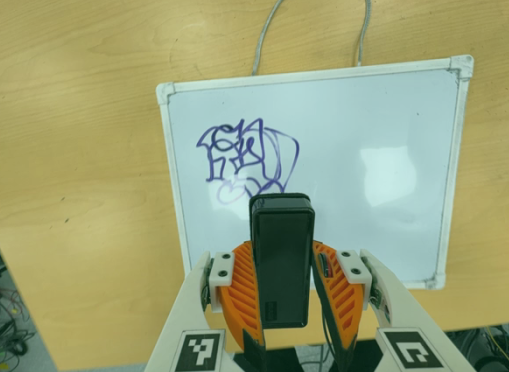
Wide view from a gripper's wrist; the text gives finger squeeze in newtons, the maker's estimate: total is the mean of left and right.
{"total": 4.4, "left": 3.2, "right": 5.5}